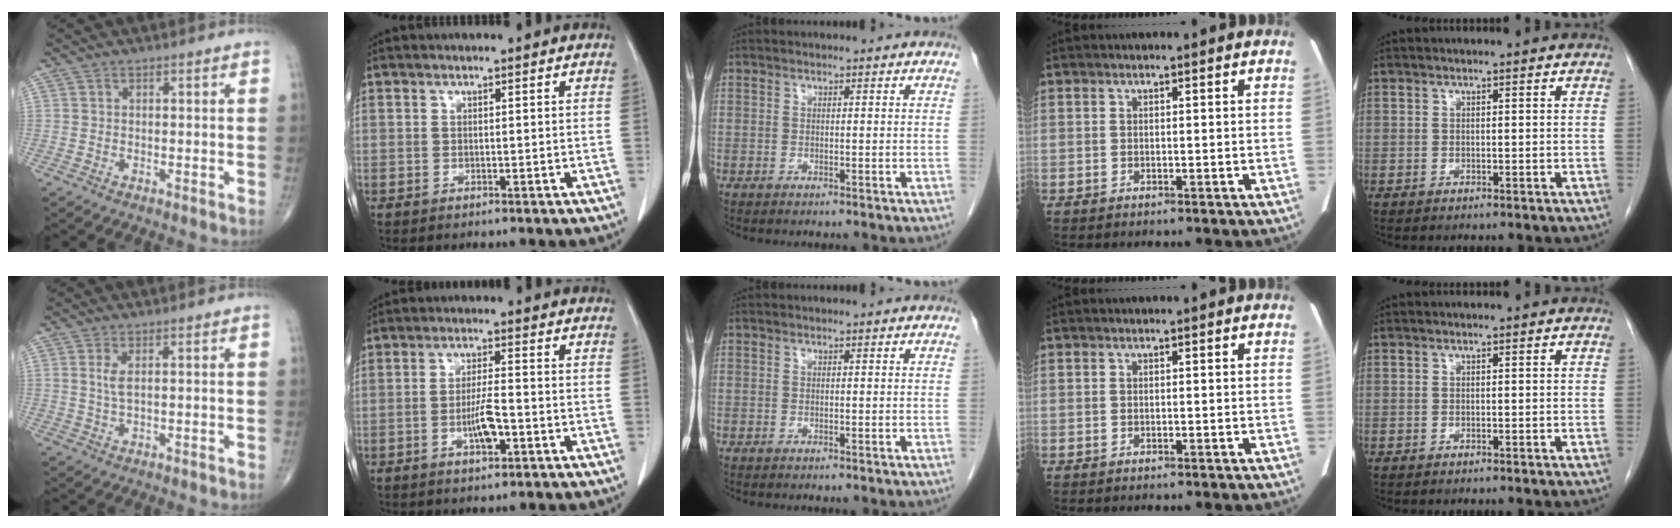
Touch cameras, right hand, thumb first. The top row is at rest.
{"thumb": {"total": 2.4, "force": [0.8, 0.7, 2.2], "torque": [-0.049, -0.005, 0.022]}, "index": {"total": 4.9, "force": [-1.7, 1.0, 4.5], "torque": [-0.084, 0.000, -0.029]}}